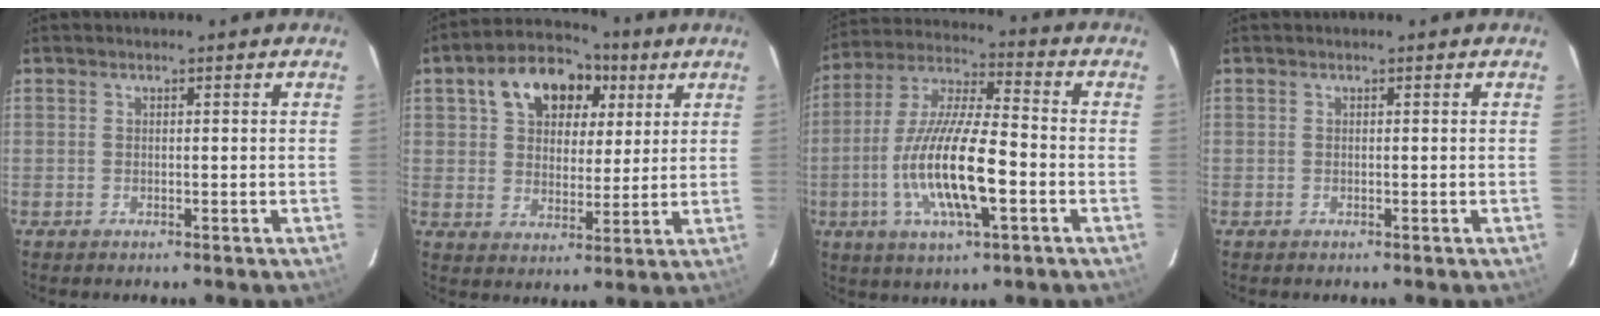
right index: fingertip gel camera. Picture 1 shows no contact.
{"total": 13.9, "force": [5.9, 9.4, 8.4], "torque": [-0.161, 0.046, 0.098]}
{"total": 16.8, "force": [-4.6, 4.1, 15.7], "torque": [-0.313, -0.012, -0.087]}
{"total": 0.0}